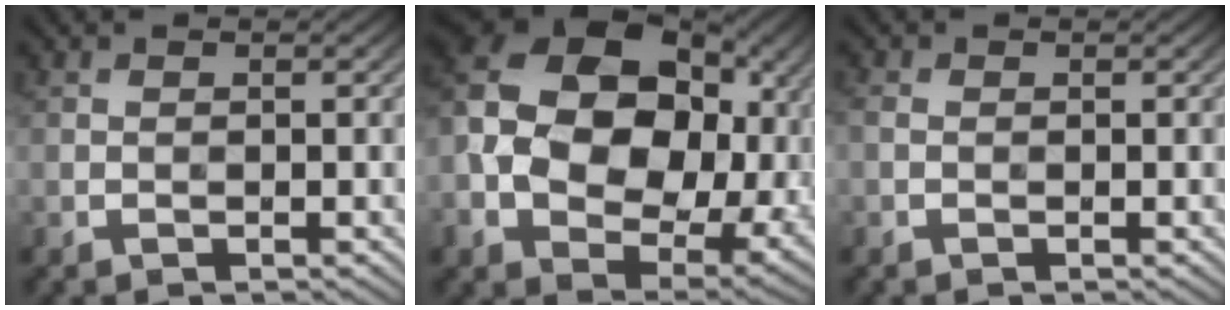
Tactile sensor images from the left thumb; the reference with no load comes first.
{"total": 18.8, "force": [0.9, 13.3, 13.3], "torque": [-0.285, -0.018, 0.028]}
{"total": 1.0, "force": [-0.3, 0.7, 0.7], "torque": [-0.023, 0.001, -0.009]}